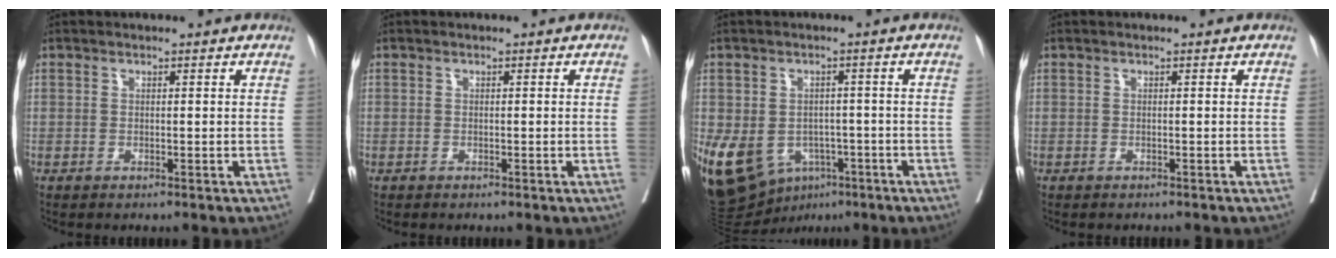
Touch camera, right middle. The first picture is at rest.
{"total": 0.0}
{"total": 12.6, "force": [-5.4, 9.2, 6.7], "torque": [-0.140, 0.008, -0.073]}
{"total": 0.9, "force": [-0.8, 0.3, 0.2], "torque": [-0.006, -0.001, -0.014]}